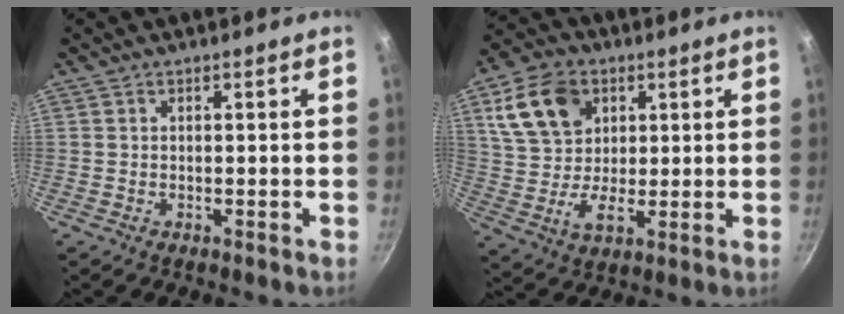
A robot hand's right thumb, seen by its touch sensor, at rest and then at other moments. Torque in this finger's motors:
{"motor_torque": [0.22, 1.75, 0.46, -0.34, 0.28]}